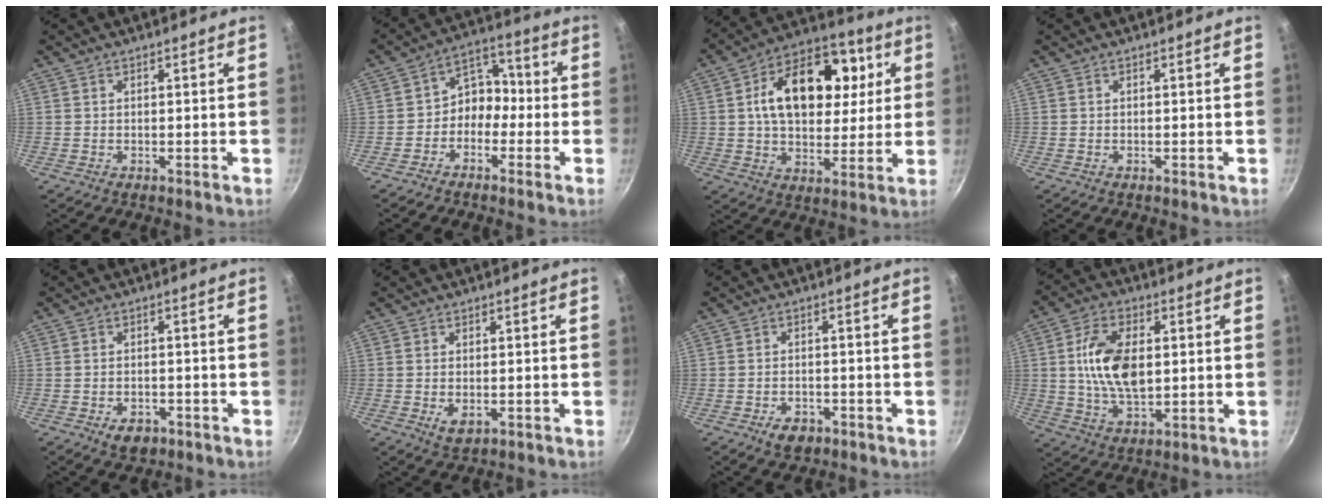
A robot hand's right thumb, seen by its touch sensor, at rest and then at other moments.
{"total": 7.7, "force": [-2.1, 5.9, 4.5], "torque": [-0.034, 0.042, -0.053]}
{"total": 20.3, "force": [4.6, 12.9, 15.0], "torque": [-0.202, 0.014, 0.069]}
{"total": 0.0}
{"total": 4.1, "force": [-2.2, 2.6, 2.4], "torque": [-0.030, 0.008, -0.030]}
{"total": 3.1, "force": [-0.9, 1.7, 2.4], "torque": [-0.042, -0.003, -0.009]}
{"total": 4.2, "force": [-2.5, 2.5, 2.3], "torque": [-0.031, 0.011, -0.037]}
{"total": 13.2, "force": [1.4, 7.4, 10.9], "torque": [-0.193, -0.002, 0.030]}